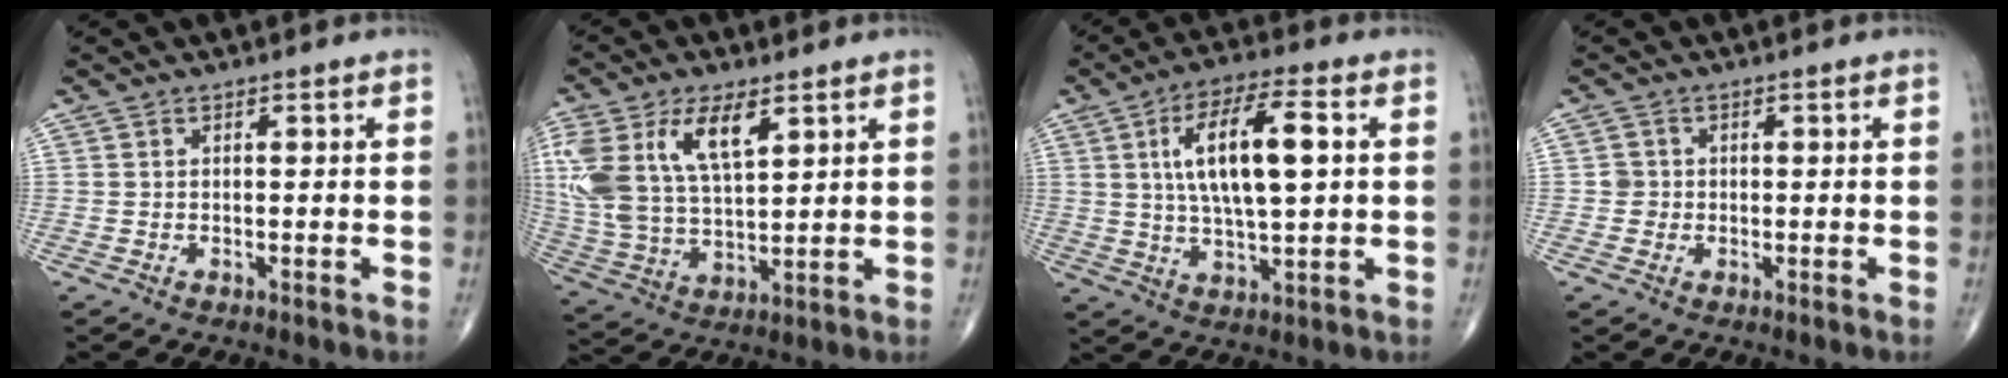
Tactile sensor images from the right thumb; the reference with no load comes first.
{"total": 17.3, "force": [7.1, 8.4, 13.4], "torque": [-0.279, -0.015, 0.141]}
{"total": 14.0, "force": [2.8, 4.6, 12.9], "torque": [-0.225, 0.005, 0.047]}
{"total": 1.7, "force": [-0.2, 1.7, 0.1], "torque": [0.010, 0.007, -0.005]}